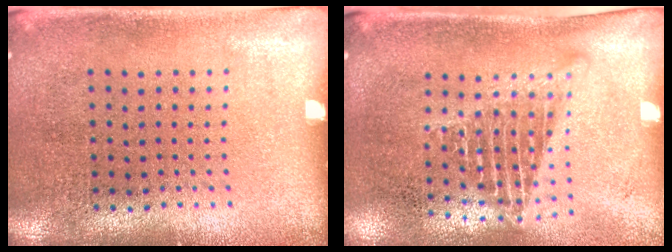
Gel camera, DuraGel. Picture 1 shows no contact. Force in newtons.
{"total": 1.4, "press": 1.2, "slide": 0.8}